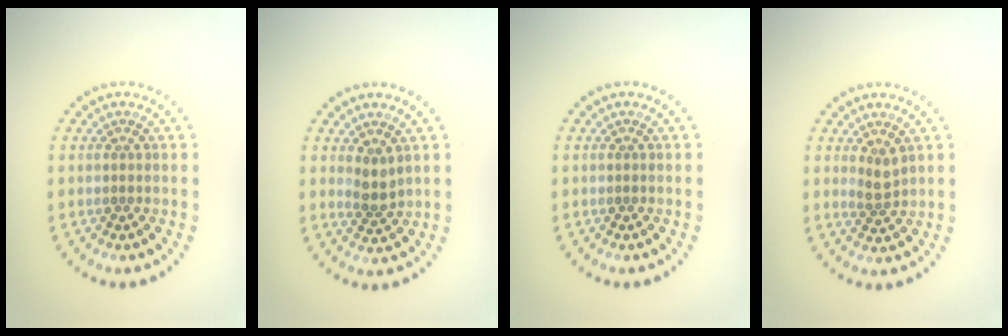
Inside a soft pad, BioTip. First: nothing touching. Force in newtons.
{"total": 1.7, "press": 1.4, "slide": 1.0}
{"total": 0.0}
{"total": 1.6, "press": 1.3, "slide": 1.0}